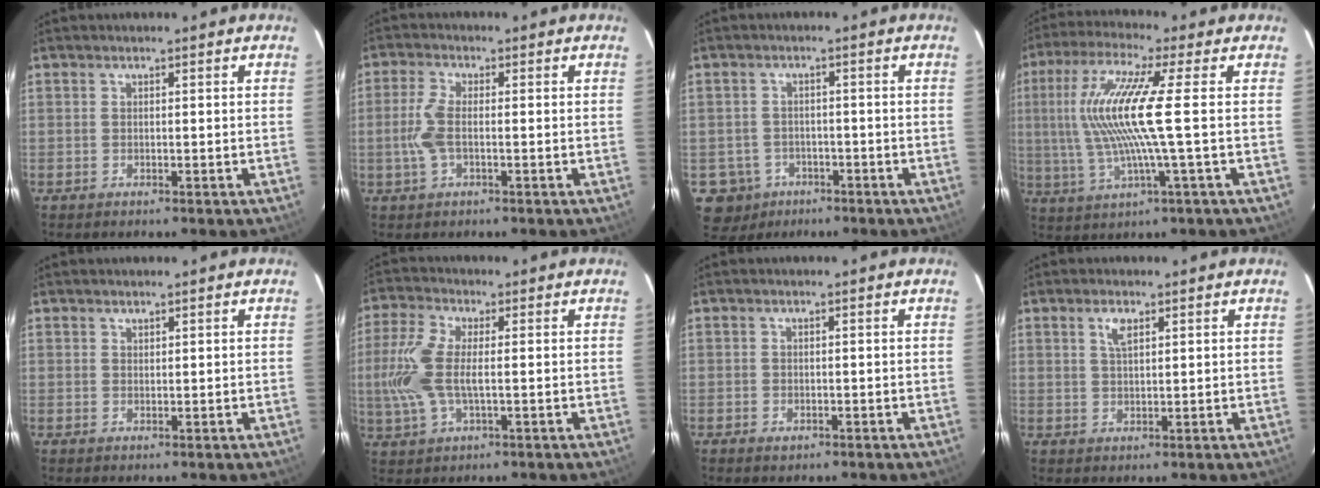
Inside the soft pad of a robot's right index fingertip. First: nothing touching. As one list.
[{"total": 5.5, "force": [-0.8, 2.1, 5.0], "torque": [-0.112, 0.002, -0.015]}, {"total": 7.2, "force": [-3.3, 6.3, 1.0], "torque": [-0.038, 0.022, -0.045]}, {"total": 13.5, "force": [0.7, -0.2, 13.4], "torque": [-0.267, 0.000, 0.018]}, {"total": 0.7, "force": [0.6, 0.3, 0.0], "torque": [0.000, 0.001, 0.013]}, {"total": 9.9, "force": [-0.2, 4.2, 9.0], "torque": [-0.203, 0.005, -0.003]}, {"total": 1.3, "force": [-0.7, 1.0, 0.4], "torque": [-0.006, -0.002, -0.010]}, {"total": 2.8, "force": [1.5, 1.2, 2.1], "torque": [-0.041, 0.003, 0.028]}]